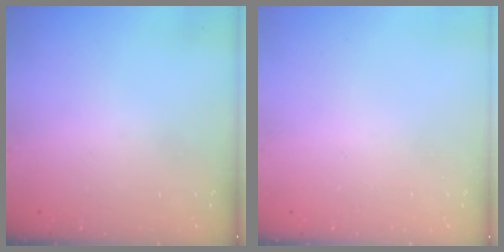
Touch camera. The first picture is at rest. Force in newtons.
{"total": 0.0}